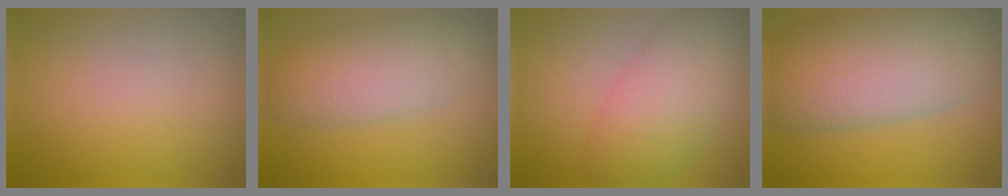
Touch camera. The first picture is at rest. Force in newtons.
{"total": 5.6, "press": 5.6, "slide": 0.4}
{"total": 6.4, "press": 6.4, "slide": 0.2}
{"total": 12.0, "press": 12.0, "slide": 0.6}